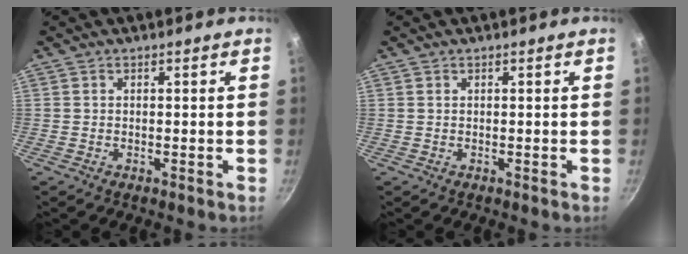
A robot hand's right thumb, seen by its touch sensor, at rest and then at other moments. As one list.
[{"total": 0.0}]